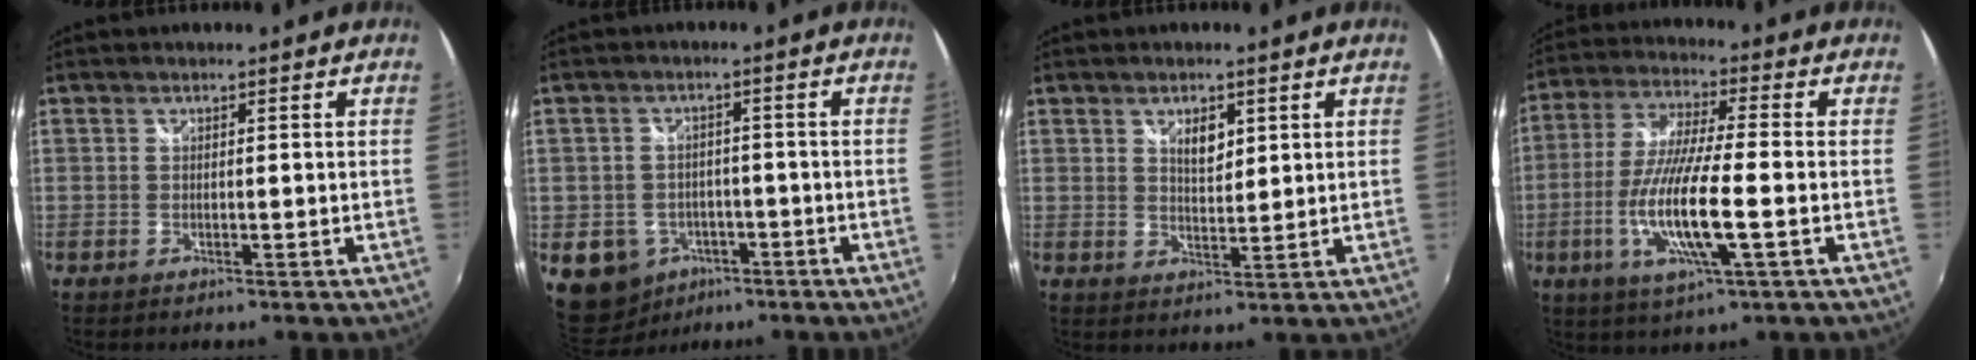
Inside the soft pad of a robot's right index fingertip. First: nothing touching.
{"total": 6.7, "force": [-3.5, 5.6, 1.4], "torque": [-0.042, 0.010, -0.045]}
{"total": 4.1, "force": [1.9, 2.0, 3.0], "torque": [-0.046, 0.001, 0.033]}
{"total": 14.0, "force": [-3.8, 1.7, 13.4], "torque": [-0.272, -0.016, -0.070]}